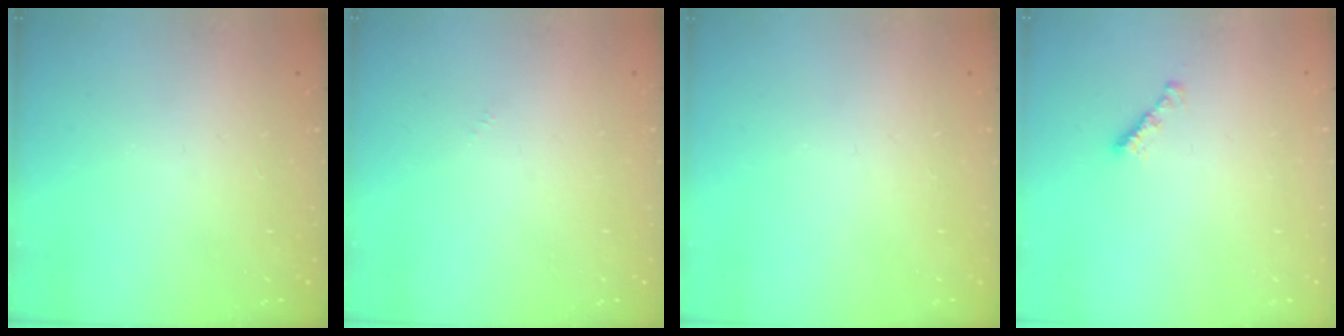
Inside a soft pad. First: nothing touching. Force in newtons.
{"total": 0.0}
{"total": 0.0}
{"total": 2.4, "press": 2.4, "slide": 0.4}